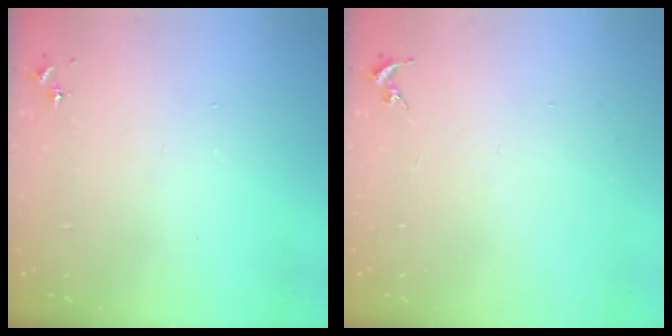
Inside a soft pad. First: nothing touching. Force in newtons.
{"total": 0.0}